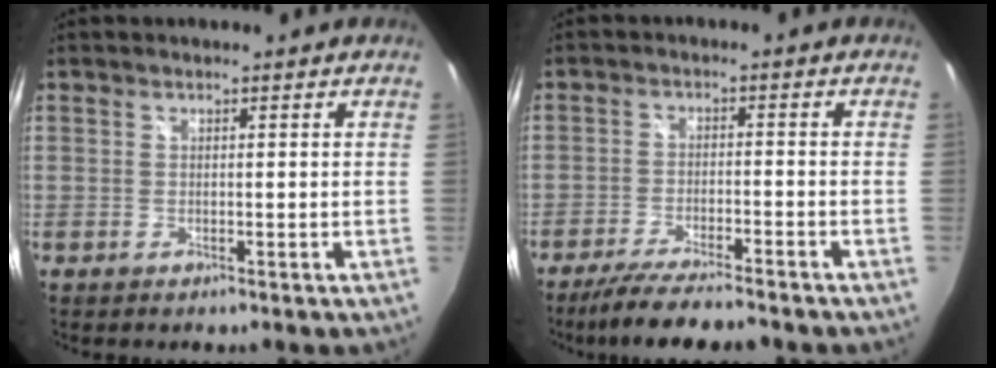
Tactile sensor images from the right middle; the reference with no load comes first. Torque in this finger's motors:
{"motor_torque": [1.40, -0.74, 0.13, 0.08]}